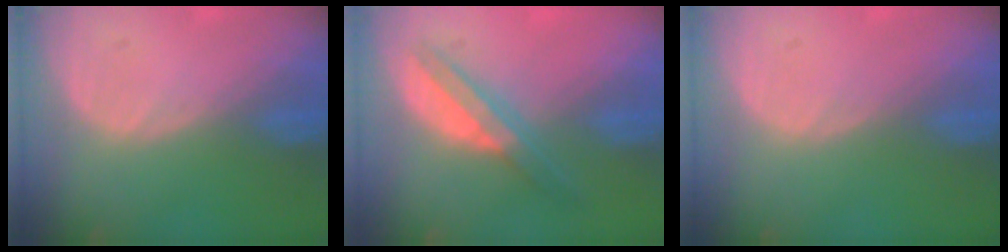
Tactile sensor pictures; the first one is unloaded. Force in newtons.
{"total": 6.0, "press": 5.4, "slide": 2.7}
{"total": 0.0}